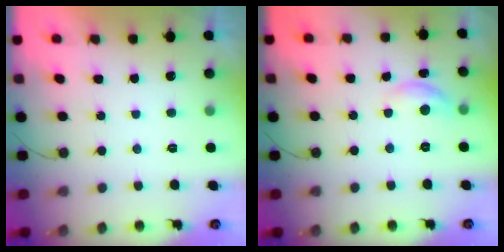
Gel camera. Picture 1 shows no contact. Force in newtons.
{"total": 7.7, "press": 7.7, "slide": 0.5}